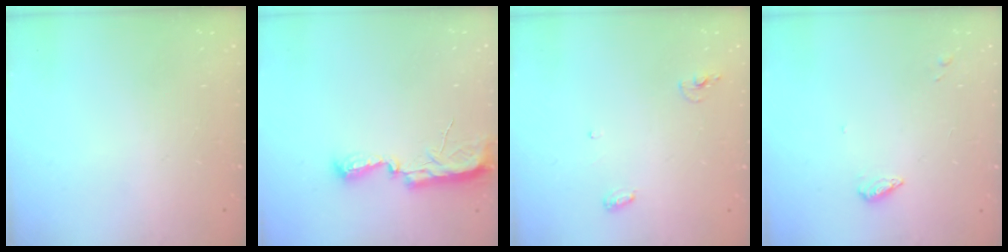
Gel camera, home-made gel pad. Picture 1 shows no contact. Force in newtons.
{"total": 7.7, "press": 7.7, "slide": 0.8}
{"total": 5.4, "press": 5.2, "slide": 1.4}
{"total": 3.9, "press": 3.9, "slide": 0.5}